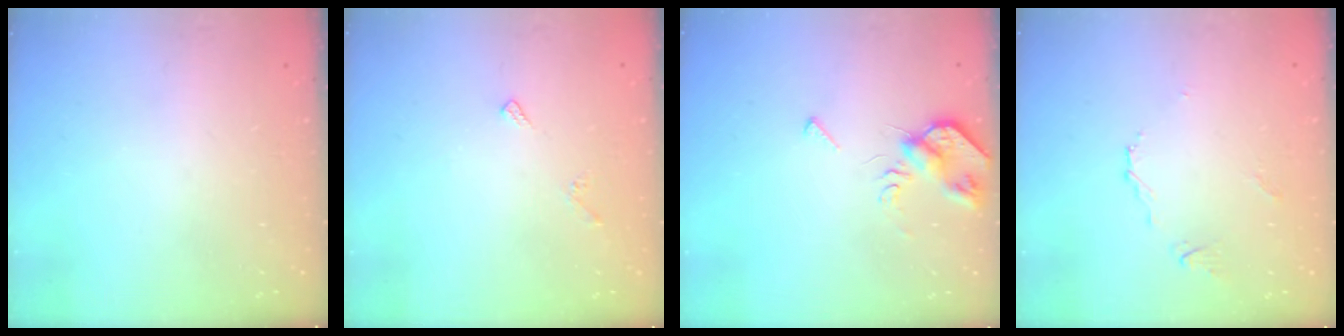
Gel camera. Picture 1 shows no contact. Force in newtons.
{"total": 5.6, "press": 5.6, "slide": 0.8}
{"total": 6.7, "press": 6.6, "slide": 1.1}
{"total": 4.3, "press": 4.2, "slide": 0.8}